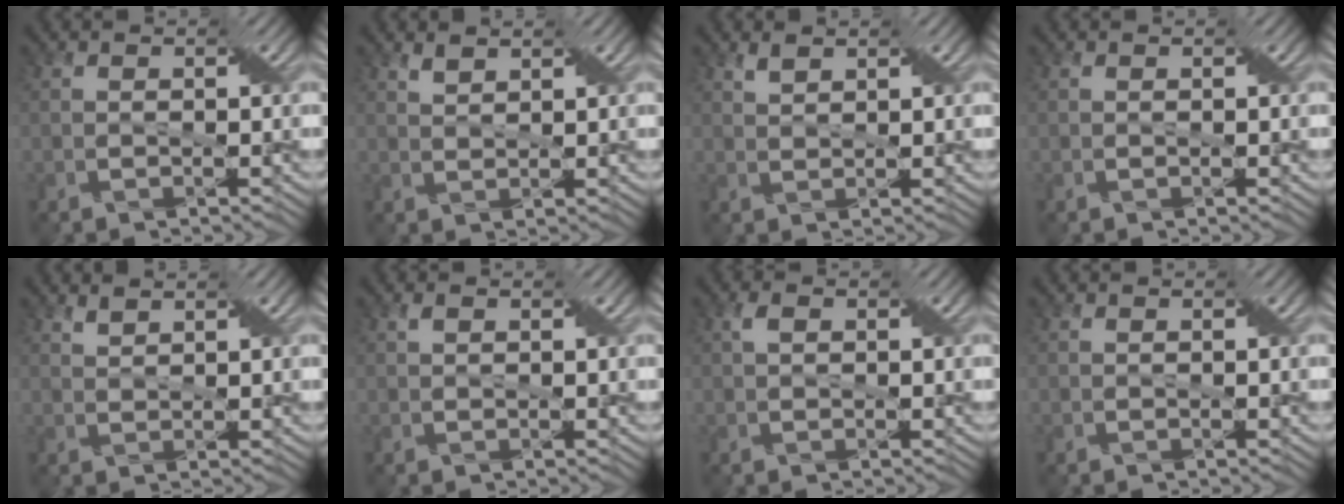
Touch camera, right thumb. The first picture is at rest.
{"total": 1.8, "force": [1.7, -0.1, 0.6], "torque": [-0.015, 0.005, 0.033]}
{"total": 1.8, "force": [1.6, 0.2, 0.8], "torque": [-0.020, 0.006, 0.030]}
{"total": 0.0}
{"total": 1.7, "force": [1.6, -0.3, 0.5], "torque": [-0.015, 0.006, 0.032]}
{"total": 1.1, "force": [0.7, 0.5, 0.8], "torque": [-0.014, 0.005, 0.011]}
{"total": 1.8, "force": [0.6, 1.1, 1.3], "torque": [-0.024, 0.003, 0.008]}
{"total": 0.0}